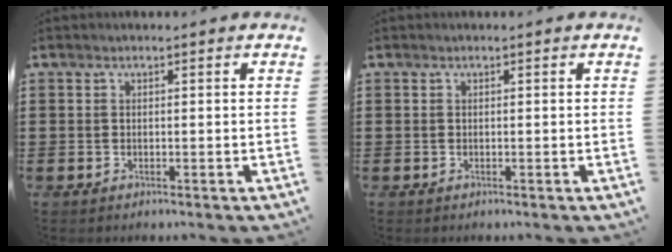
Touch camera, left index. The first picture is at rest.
{"total": 0.0}